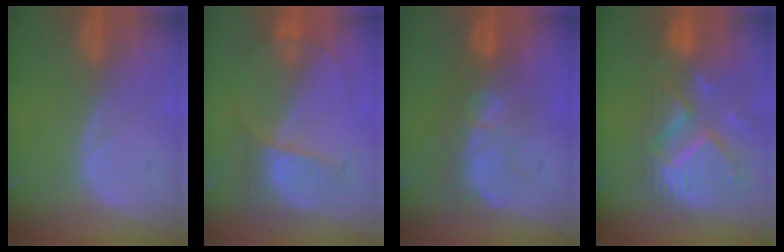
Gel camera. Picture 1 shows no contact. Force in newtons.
{"total": 7.2, "press": 6.1, "slide": 3.9}
{"total": 8.2, "press": 7.6, "slide": 2.9}
{"total": 11.8, "press": 10.4, "slide": 5.5}